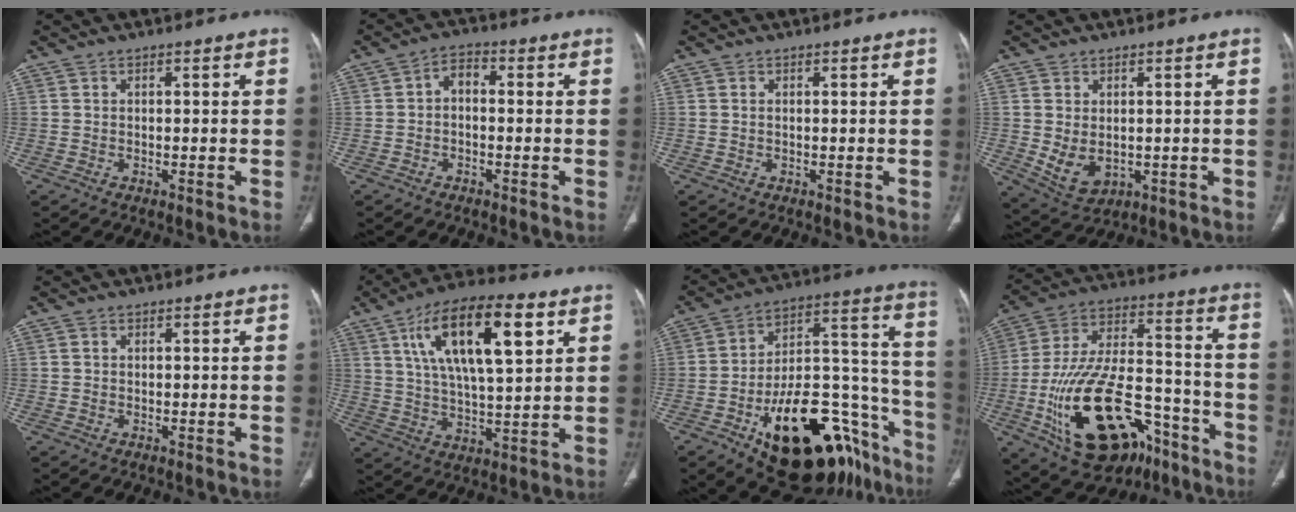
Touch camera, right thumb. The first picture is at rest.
{"total": 3.5, "force": [-0.4, 2.2, 2.7], "torque": [-0.039, 0.018, -0.017]}
{"total": 0.0}
{"total": 6.4, "force": [-0.3, 4.5, 4.5], "torque": [-0.075, -0.009, 0.019]}
{"total": 0.5, "force": [0.1, 0.5, 0.2], "torque": [-0.002, 0.001, 0.002]}
{"total": 18.9, "force": [7.6, 6.8, 15.9], "torque": [-0.262, -0.011, 0.129]}
{"total": 33.9, "force": [-17.3, 16.4, 24.2], "torque": [-0.262, 0.102, -0.243]}
{"total": 27.7, "force": [-12.7, 14.6, 19.8], "torque": [-0.382, 0.065, -0.194]}